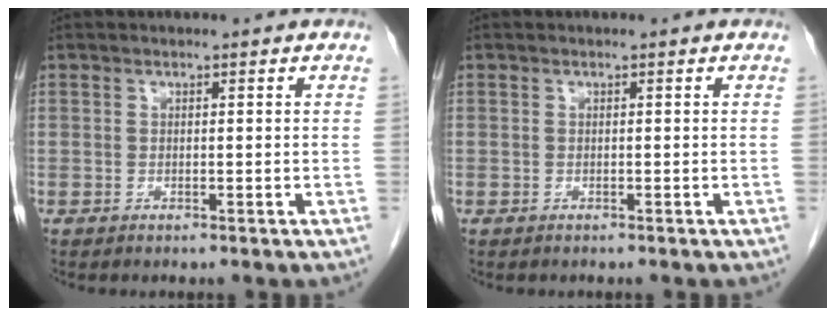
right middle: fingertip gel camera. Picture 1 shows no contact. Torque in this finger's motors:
{"motor_torque": [0.06, -0.05, 0.04, 0.04]}